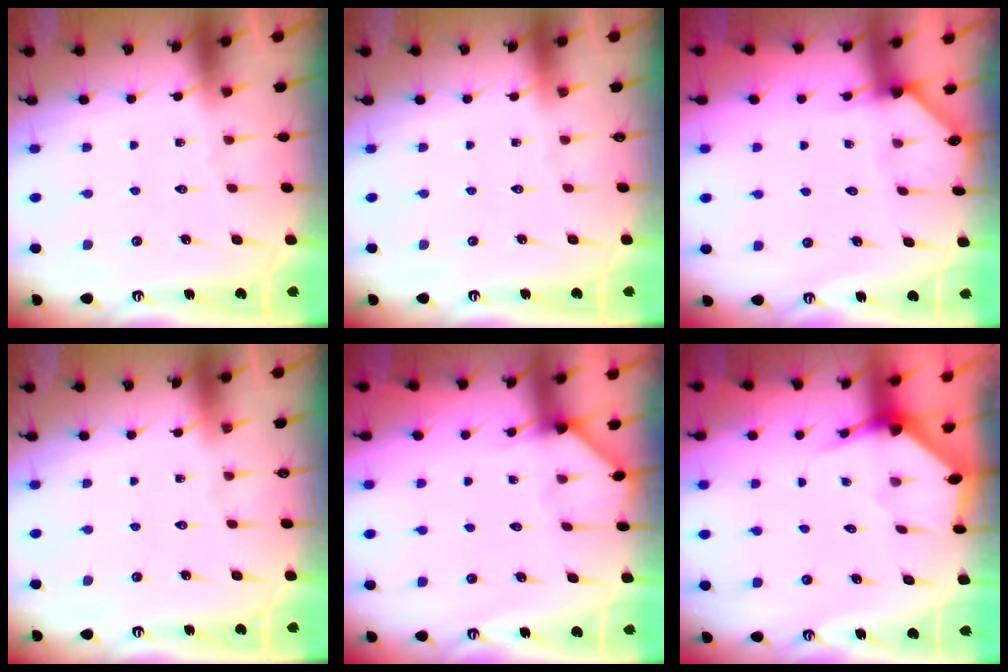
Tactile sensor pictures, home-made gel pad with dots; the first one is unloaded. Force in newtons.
{"total": 0.0}
{"total": 2.0, "press": 2.0, "slide": 0.1}
{"total": 0.0}
{"total": 2.7, "press": 2.7, "slide": 0.2}
{"total": 2.8, "press": 2.8, "slide": 0.2}